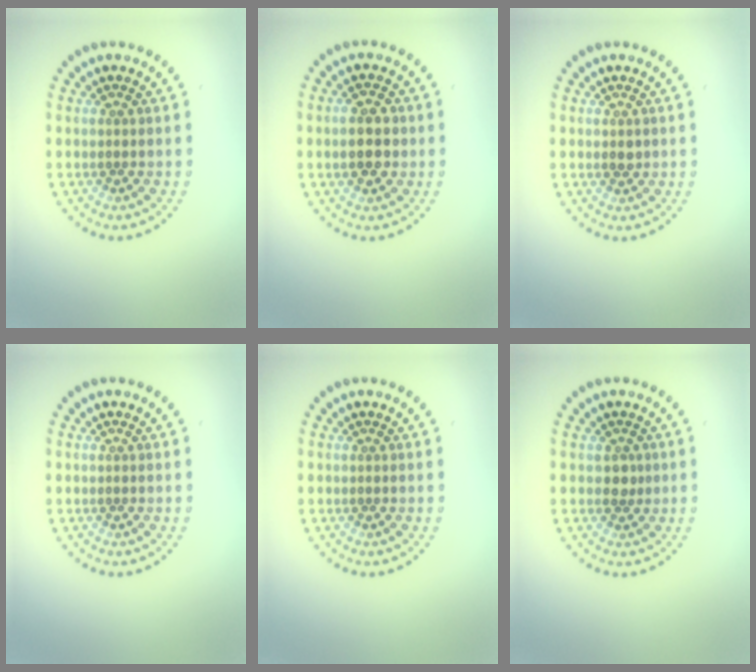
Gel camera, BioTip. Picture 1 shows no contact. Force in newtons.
{"total": 4.1, "press": 4.1, "slide": 0.1}
{"total": 0.9, "press": 0.9, "slide": 0.0}
{"total": 0.0}
{"total": 0.0}
{"total": 1.3, "press": 1.1, "slide": 0.7}